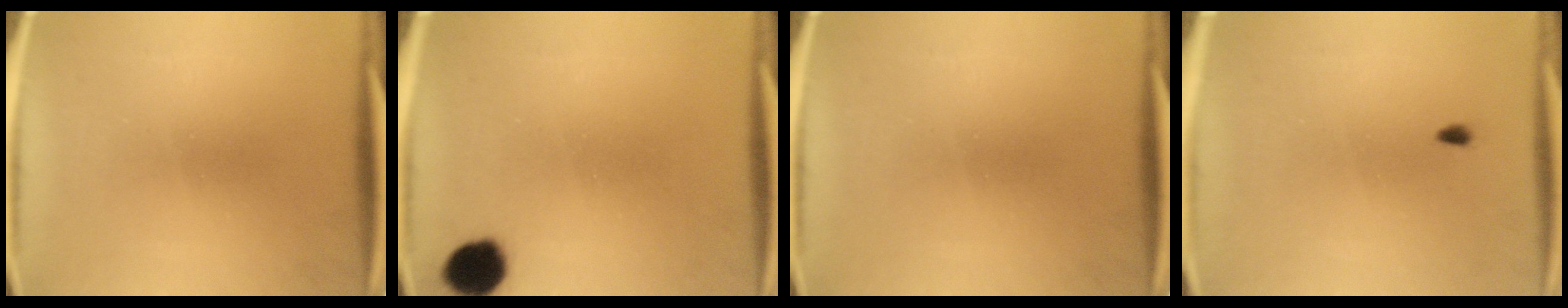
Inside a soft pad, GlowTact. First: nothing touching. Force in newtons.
{"total": 7.2}
{"total": 0.0}
{"total": 0.6}